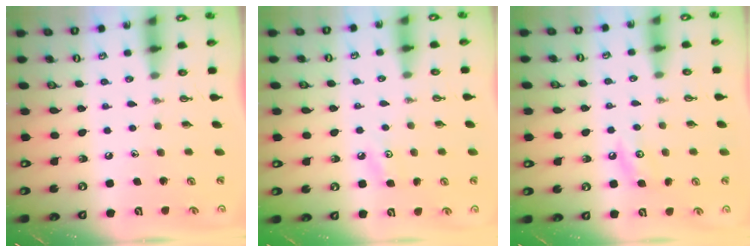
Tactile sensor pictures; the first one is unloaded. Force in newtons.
{"total": 4.1, "press": 4.0, "slide": 0.7}
{"total": 5.8, "press": 5.8, "slide": 0.9}